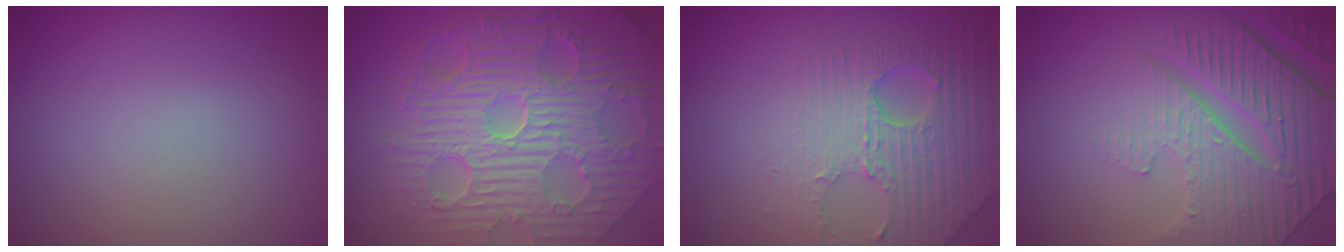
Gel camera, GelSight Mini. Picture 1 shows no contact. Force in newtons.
{"total": 11.3, "press": 7.4, "slide": 8.5}
{"total": 4.2, "press": 4.1, "slide": 1.1}
{"total": 6.1, "press": 5.2, "slide": 3.2}